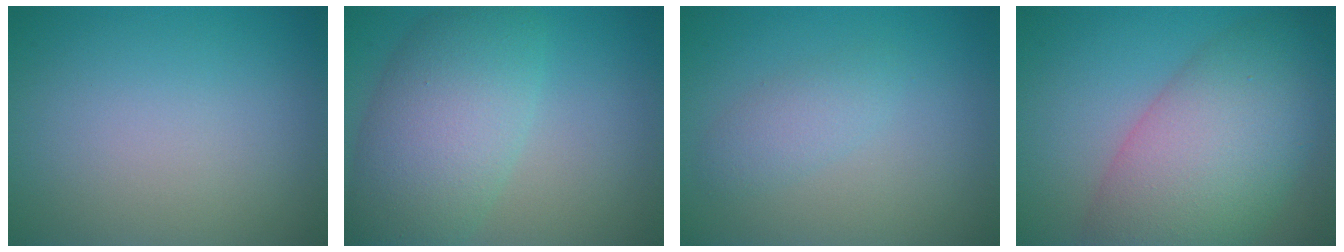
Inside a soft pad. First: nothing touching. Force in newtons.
{"total": 7.8, "press": 7.8, "slide": 0.1}
{"total": 1.8, "press": 1.8, "slide": 0.0}
{"total": 10.1, "press": 10.0, "slide": 0.5}